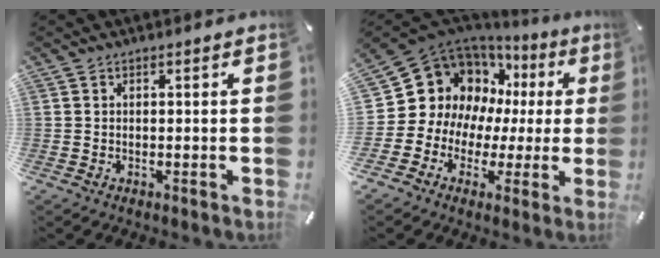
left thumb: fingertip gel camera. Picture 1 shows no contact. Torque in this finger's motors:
{"motor_torque": [2.02, 2.96, 0.03, 0.25, 0.09]}